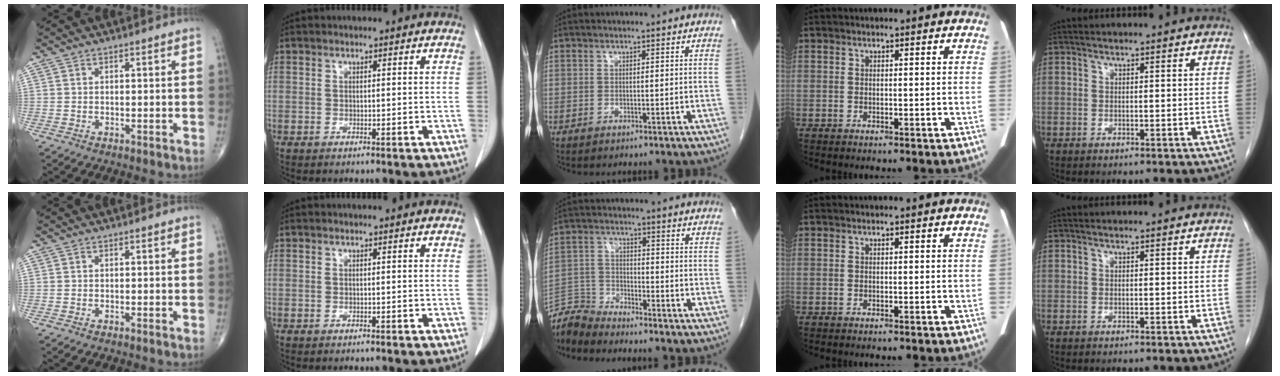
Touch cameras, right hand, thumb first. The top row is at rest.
{"index": {"total": 0.6, "force": [-0.5, -0.1, 0.2], "torque": [0.000, 0.000, -0.008]}, "middle": {"total": 5.8, "force": [-5.7, -0.3, -0.8], "torque": [0.014, 0.002, -0.111]}}